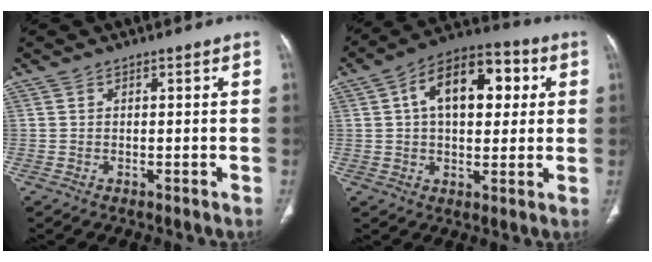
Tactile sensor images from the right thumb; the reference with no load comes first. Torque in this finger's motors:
{"motor_torque": [0.98, 4.03, 0.83, -0.62, 0.18]}